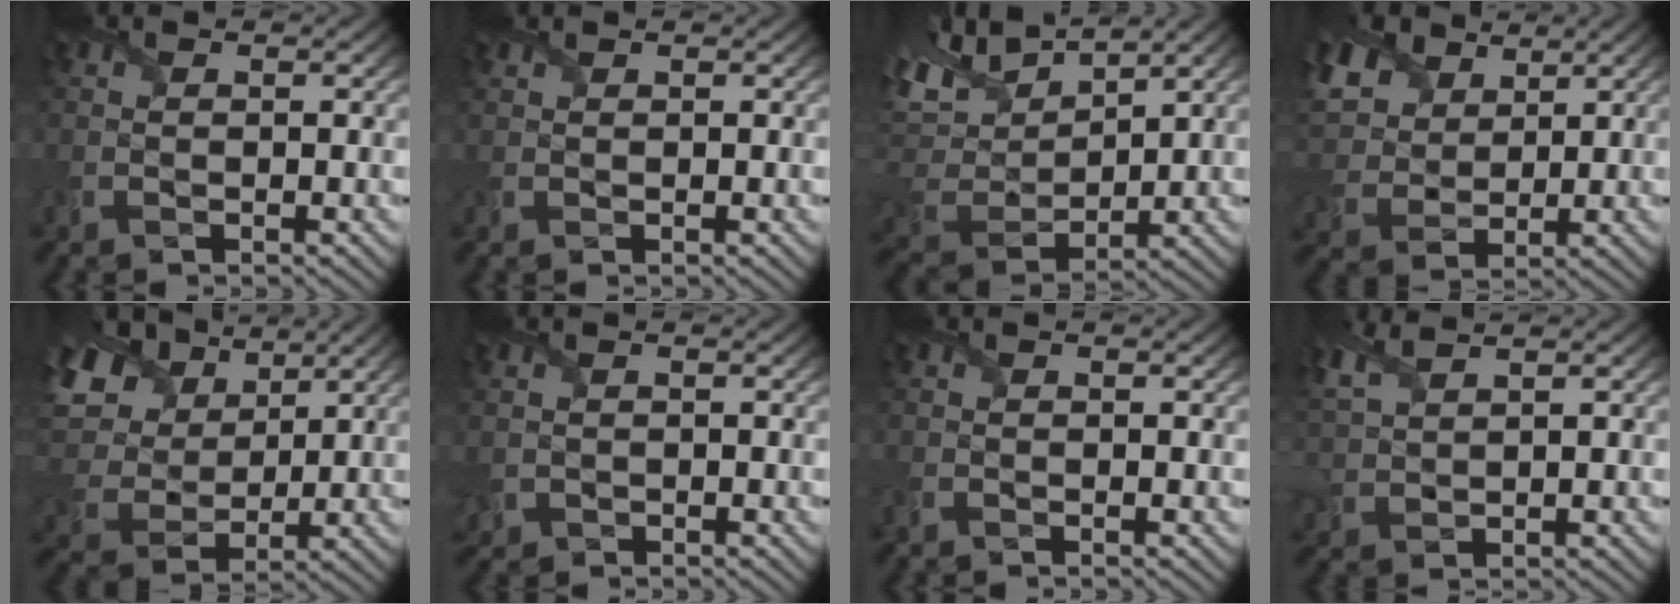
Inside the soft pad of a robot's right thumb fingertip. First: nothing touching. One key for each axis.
{"total": 0.7, "fx": 0.7, "fy": 0.1, "fz": 0.1, "tx": -0.006, "ty": 0.003, "tz": 0.018}
{"total": 12.6, "fx": 8.1, "fy": 5.4, "fz": 8.1, "tx": -0.219, "ty": 0.032, "tz": 0.148}
{"total": 9.8, "fx": 5.3, "fy": 6.5, "fz": 5.1, "tx": -0.158, "ty": 0.022, "tz": 0.100}
{"total": 13.3, "fx": 5.7, "fy": 9.1, "fz": 7.8, "tx": -0.224, "ty": 0.031, "tz": 0.104}
{"total": 1.4, "fx": -0.3, "fy": 1.3, "fz": 0.3, "tx": -0.014, "ty": -0.010, "tz": -0.007}
{"total": 0.8, "fx": -0.7, "fy": 0.4, "fz": 0.2, "tx": -0.008, "ty": -0.009, "tz": -0.014}
{"total": 4.6, "fx": 3.4, "fy": 1.4, "fz": 2.8, "tx": -0.087, "ty": 0.016, "tz": 0.074}